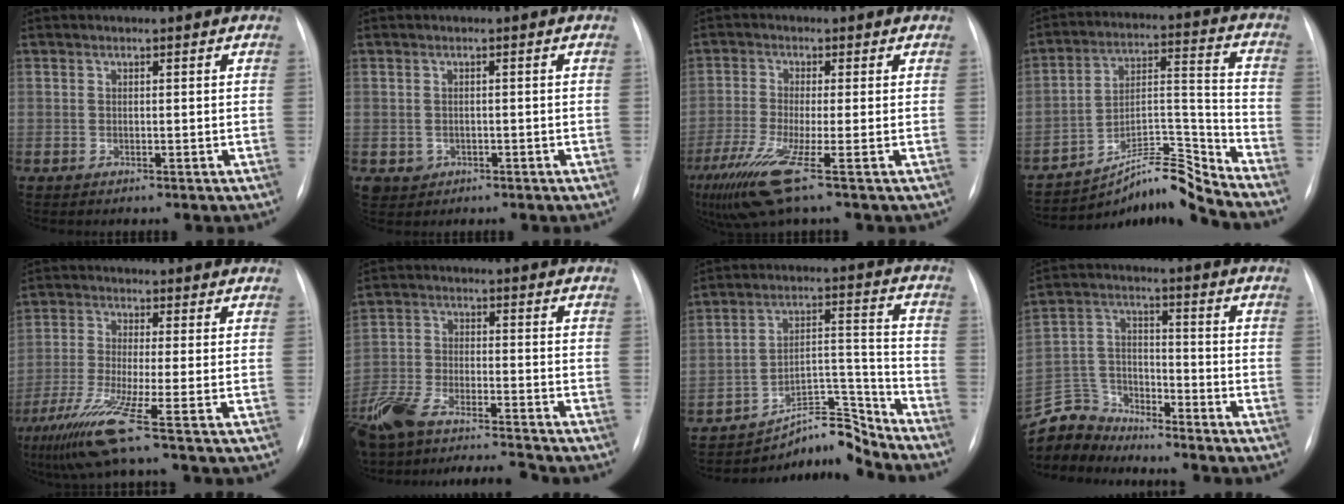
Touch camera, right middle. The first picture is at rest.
{"total": 2.2, "force": [-0.7, 2.1, 0.3], "torque": [0.000, 0.005, -0.003]}
{"total": 8.8, "force": [-4.8, 0.0, 7.3], "torque": [-0.147, -0.031, -0.095]}
{"total": 10.4, "force": [-10.0, -1.3, 2.6], "torque": [-0.039, 0.052, -0.169]}
{"total": 8.2, "force": [-4.7, -1.4, 6.6], "torque": [-0.133, -0.033, -0.096]}
{"total": 13.6, "force": [-12.0, 1.5, 6.1], "torque": [-0.124, 0.005, -0.210]}
{"total": 8.7, "force": [-8.7, 0.5, 0.5], "torque": [0.001, 0.070, -0.145]}
{"total": 9.2, "force": [-9.0, 2.1, -0.1], "torque": [-0.002, 0.013, -0.180]}